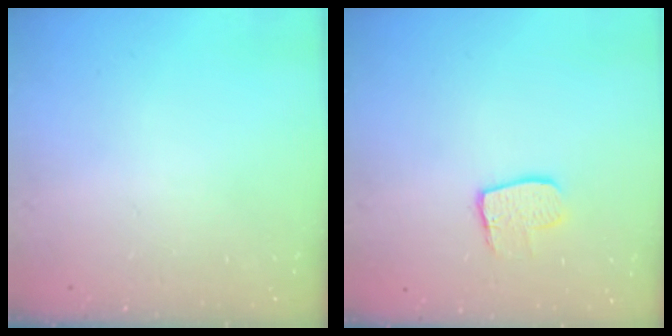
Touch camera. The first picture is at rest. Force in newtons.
{"total": 8.0, "press": 8.0, "slide": 0.5}